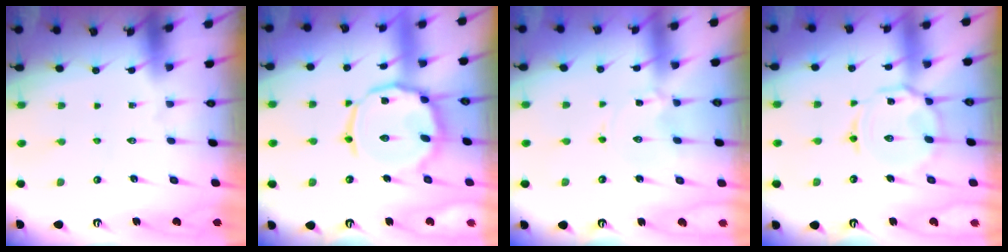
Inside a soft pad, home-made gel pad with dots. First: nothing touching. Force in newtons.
{"total": 15.6, "press": 15.5, "slide": 1.2}
{"total": 0.7, "press": 0.6, "slide": 0.1}
{"total": 11.4, "press": 11.4, "slide": 1.0}